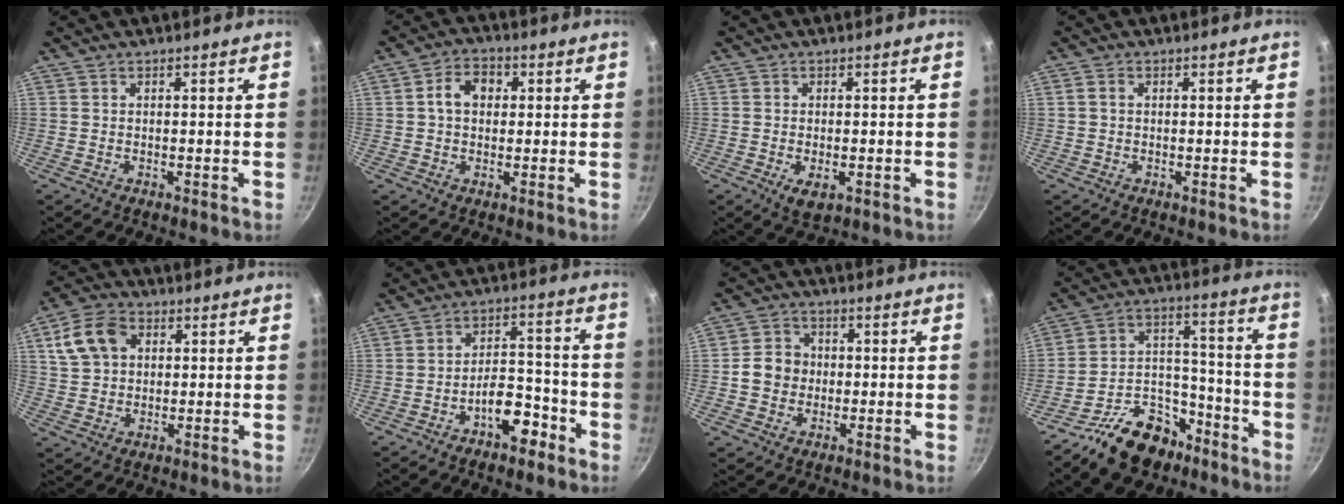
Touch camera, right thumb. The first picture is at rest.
{"total": 6.0, "force": [1.0, 4.5, 3.8], "torque": [-0.043, 0.014, 0.007]}
{"total": 4.0, "force": [-1.2, 2.1, 3.2], "torque": [-0.050, -0.008, -0.015]}
{"total": 1.1, "force": [0.1, 0.8, 0.7], "torque": [-0.014, 0.006, 0.002]}
{"total": 10.2, "force": [3.2, 7.5, 6.0], "torque": [-0.102, 0.011, 0.053]}
{"total": 8.5, "force": [-5.0, 4.2, 5.5], "torque": [-0.058, 0.056, -0.074]}
{"total": 6.4, "force": [-0.3, 5.8, 2.8], "torque": [-0.021, 0.013, -0.016]}
{"total": 15.8, "force": [-11.0, 8.9, 7.0], "torque": [-0.078, 0.099, -0.178]}